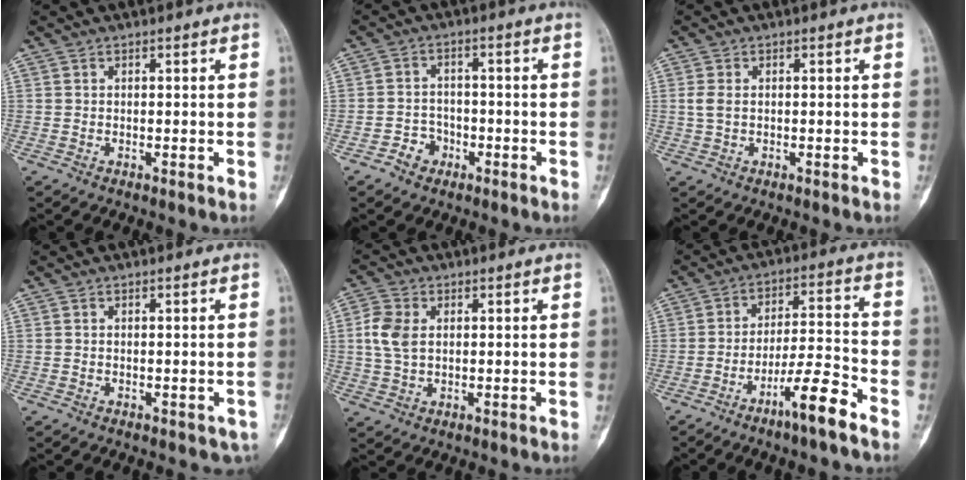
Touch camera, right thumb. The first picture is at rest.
{"total": 4.2, "force": [-2.3, 3.4, 0.9], "torque": [0.014, 0.023, -0.042]}
{"total": 2.3, "force": [0.0, 1.5, 1.7], "torque": [-0.041, 0.001, -0.001]}
{"total": 1.4, "force": [-0.6, 1.0, 0.8], "torque": [-0.003, 0.004, -0.005]}
{"total": 6.2, "force": [0.8, 4.3, 4.4], "torque": [-0.095, 0.007, 0.016]}
{"total": 9.9, "force": [-6.4, 0.9, 7.4], "torque": [-0.136, 0.047, -0.112]}